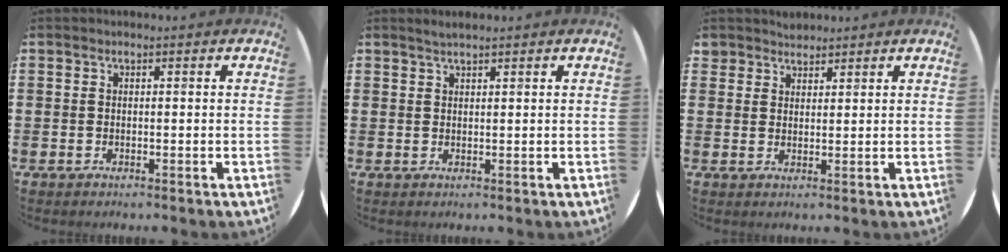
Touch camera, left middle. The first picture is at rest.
{"total": 1.2, "force": [1.1, 0.0, 0.5], "torque": [-0.010, 0.001, 0.020]}
{"total": 2.1, "force": [2.0, 0.7, -0.3], "torque": [0.002, 0.004, 0.040]}